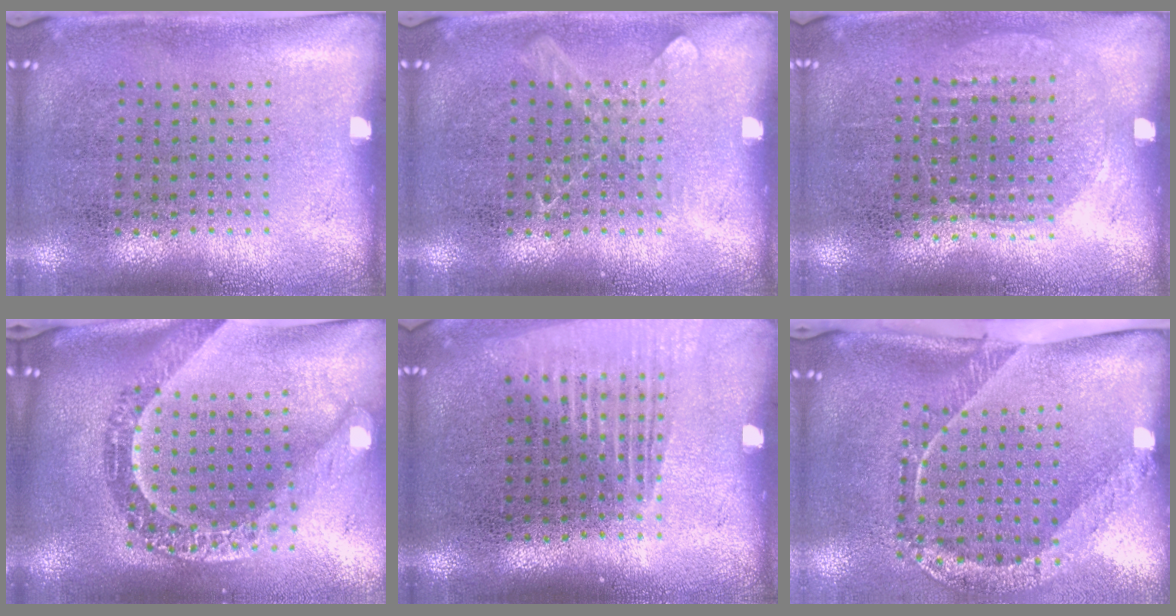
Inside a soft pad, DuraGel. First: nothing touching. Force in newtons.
{"total": 1.0, "press": 1.0, "slide": 0.3}
{"total": 0.9, "press": 0.9, "slide": 0.2}
{"total": 3.1, "press": 2.3, "slide": 2.0}
{"total": 1.3, "press": 1.2, "slide": 0.6}
{"total": 2.5, "press": 1.6, "slide": 1.8}